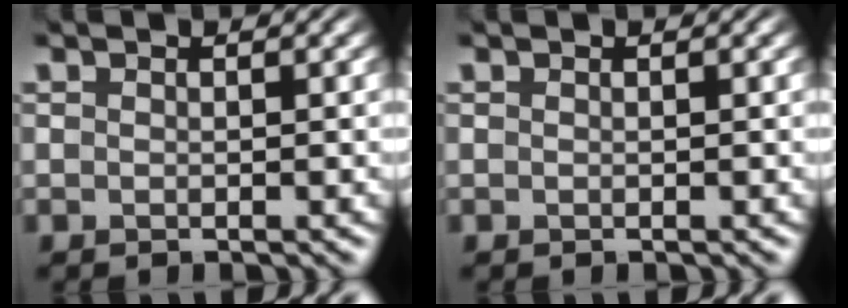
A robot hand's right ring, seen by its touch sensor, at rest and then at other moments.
{"total": 0.0}